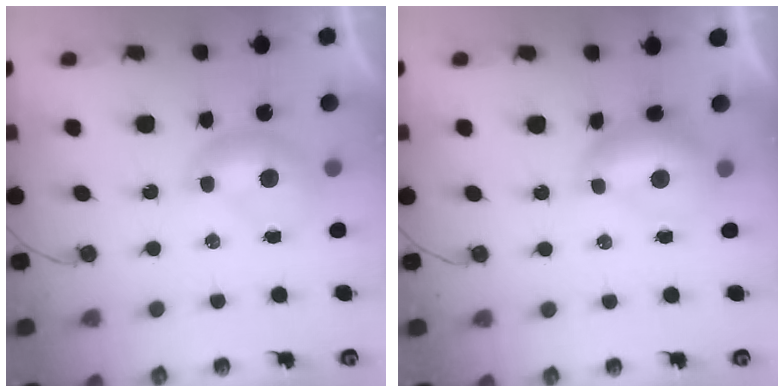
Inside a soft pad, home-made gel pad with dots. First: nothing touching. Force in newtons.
{"total": 0.7, "press": 0.6, "slide": 0.3}